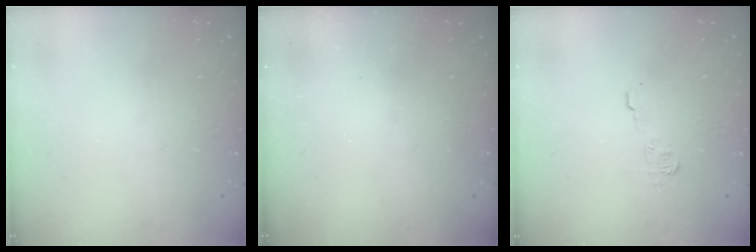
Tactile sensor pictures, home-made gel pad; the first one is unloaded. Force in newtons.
{"total": 2.4, "press": 2.3, "slide": 0.8}
{"total": 6.4, "press": 6.4, "slide": 0.7}